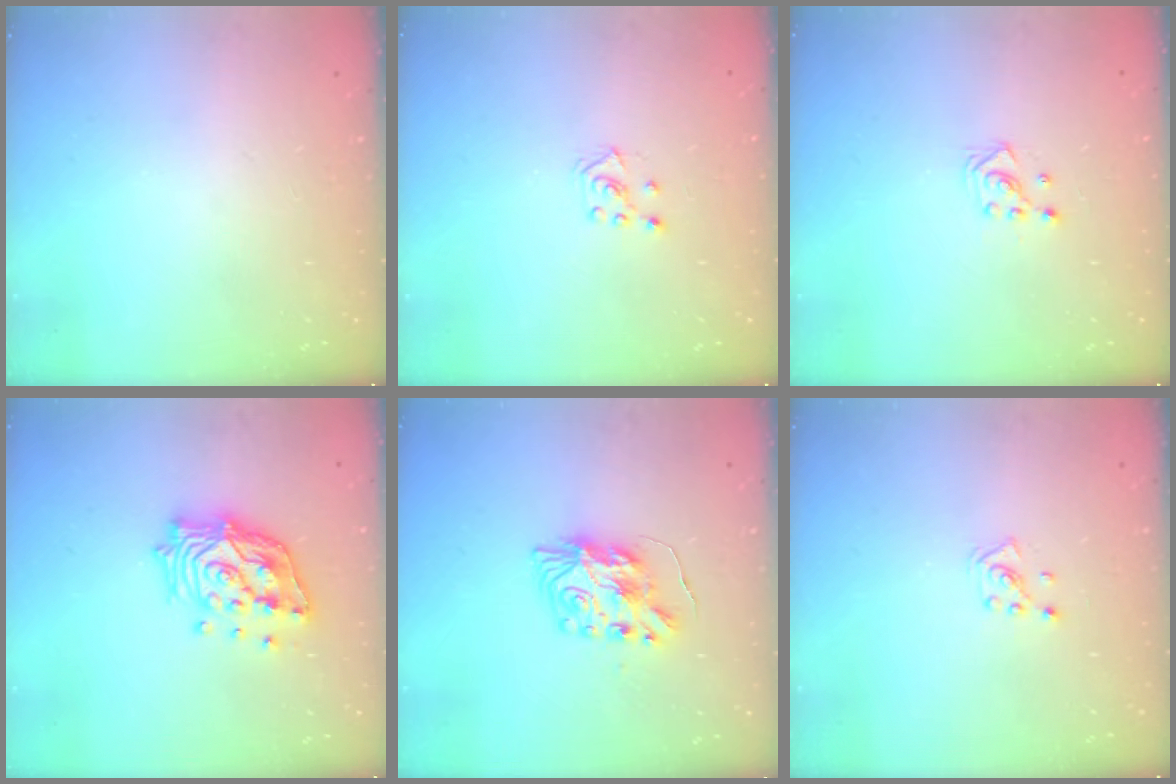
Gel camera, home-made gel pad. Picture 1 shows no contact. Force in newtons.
{"total": 3.8, "press": 3.7, "slide": 0.5}
{"total": 2.9, "press": 2.9, "slide": 0.4}
{"total": 17.1, "press": 17.0, "slide": 1.4}
{"total": 9.1, "press": 9.1, "slide": 0.6}
{"total": 2.7, "press": 2.7, "slide": 0.5}